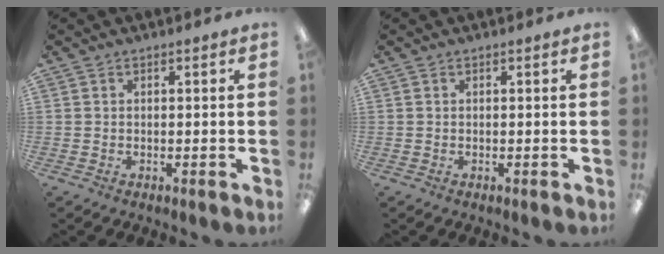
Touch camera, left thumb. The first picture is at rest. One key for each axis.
{"total": 0.0}